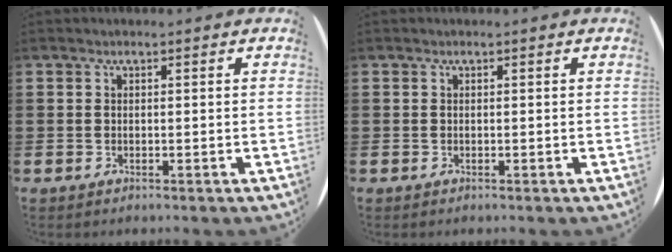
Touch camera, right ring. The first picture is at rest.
{"total": 0.0}